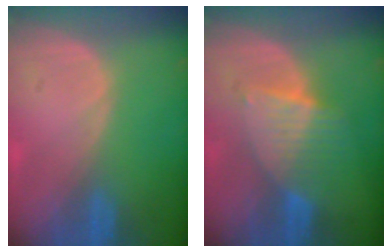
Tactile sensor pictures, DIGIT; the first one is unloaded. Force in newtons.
{"total": 6.4, "press": 6.2, "slide": 1.8}